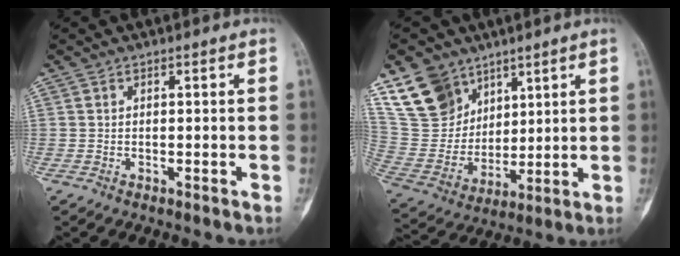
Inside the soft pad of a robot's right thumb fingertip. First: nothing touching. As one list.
[{"total": 14.3, "force": [9.2, 10.0, 4.5], "torque": [-0.060, -0.043, 0.199]}]